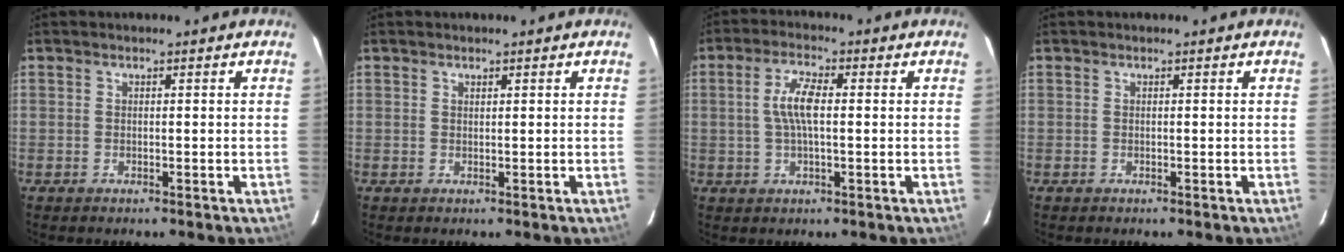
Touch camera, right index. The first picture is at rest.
{"total": 0.5, "force": [0.5, 0.1, 0.2], "torque": [-0.002, 0.001, 0.010]}
{"total": 5.9, "force": [0.5, 1.8, 5.6], "torque": [-0.108, 0.008, 0.011]}
{"total": 0.0}